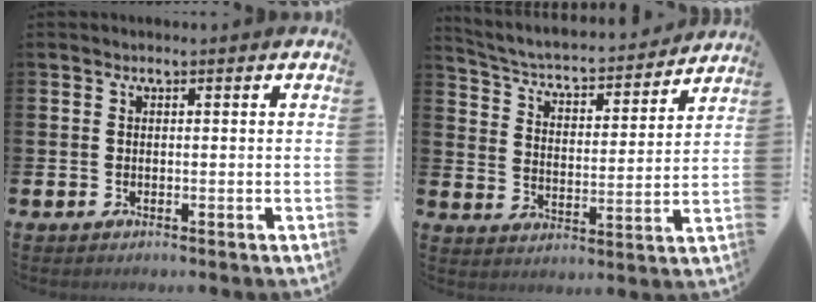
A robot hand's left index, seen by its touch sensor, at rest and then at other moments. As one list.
[{"total": 4.7, "force": [4.3, 1.1, 1.5], "torque": [-0.055, -0.041, 0.064]}]